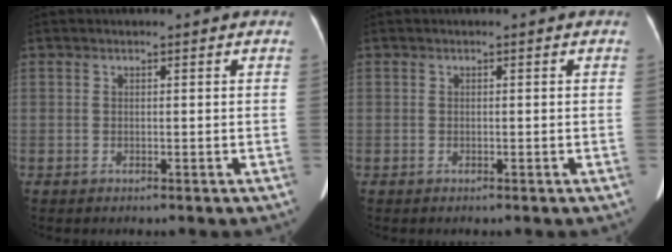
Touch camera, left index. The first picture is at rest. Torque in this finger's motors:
{"motor_torque": [-0.01, 0.00, 0.02, 0.00]}